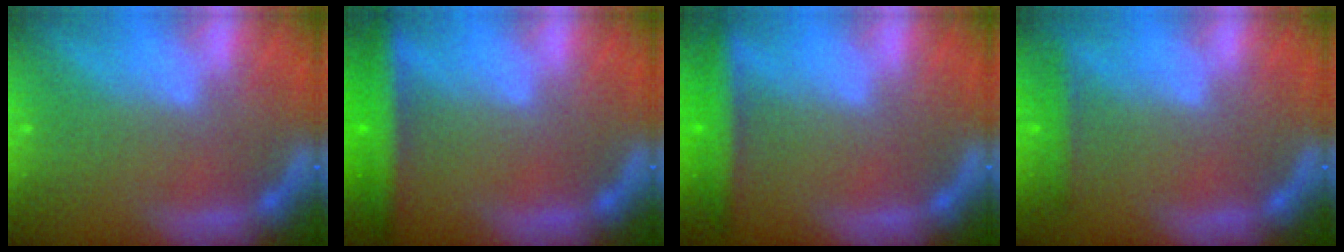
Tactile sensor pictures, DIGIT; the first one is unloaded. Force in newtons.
{"total": 5.0}
{"total": 4.0}
{"total": 1.9}